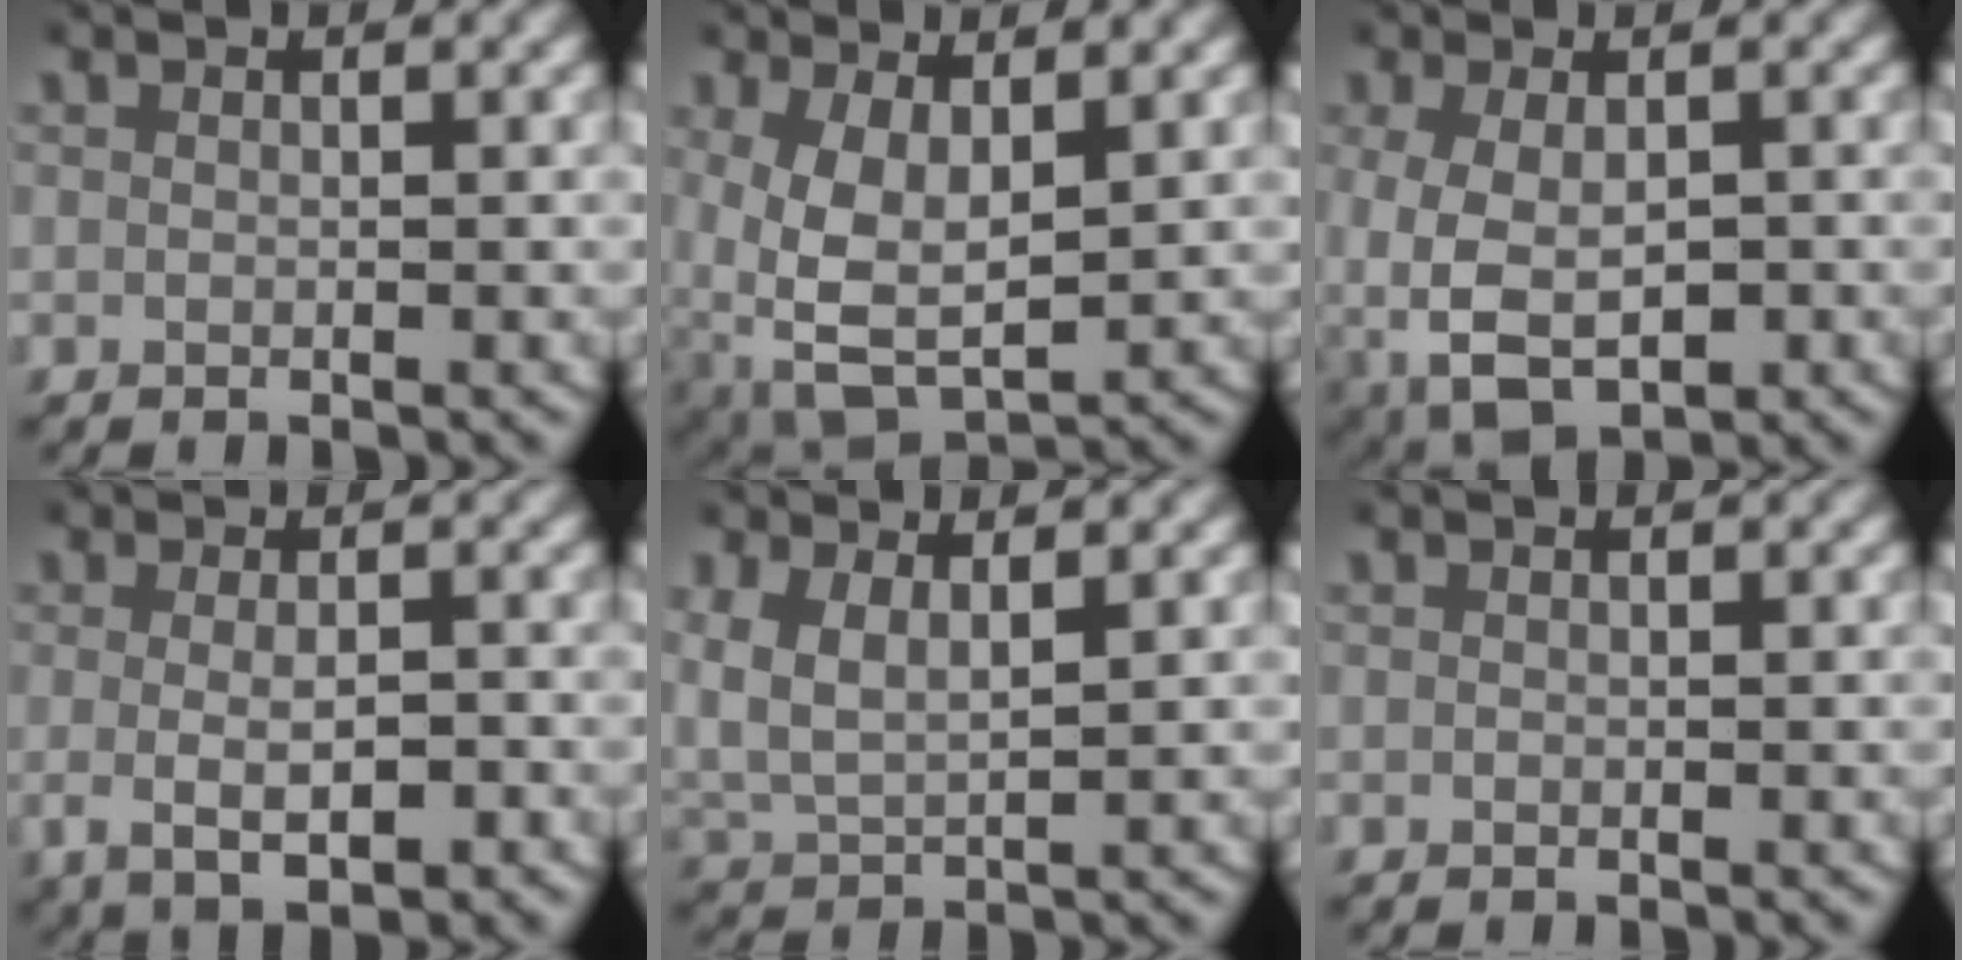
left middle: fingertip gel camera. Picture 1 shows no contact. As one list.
[{"total": 6.1, "force": [-0.6, 4.1, 4.5], "torque": [-0.112, -0.046, 0.013]}, {"total": 7.3, "force": [-2.1, 5.0, 4.9], "torque": [-0.125, -0.036, -0.012]}, {"total": 4.1, "force": [-1.1, 1.7, 3.6], "torque": [-0.069, -0.008, -0.008]}, {"total": 4.1, "force": [1.3, 3.0, 2.5], "torque": [-0.078, -0.009, 0.029]}, {"total": 0.0}]